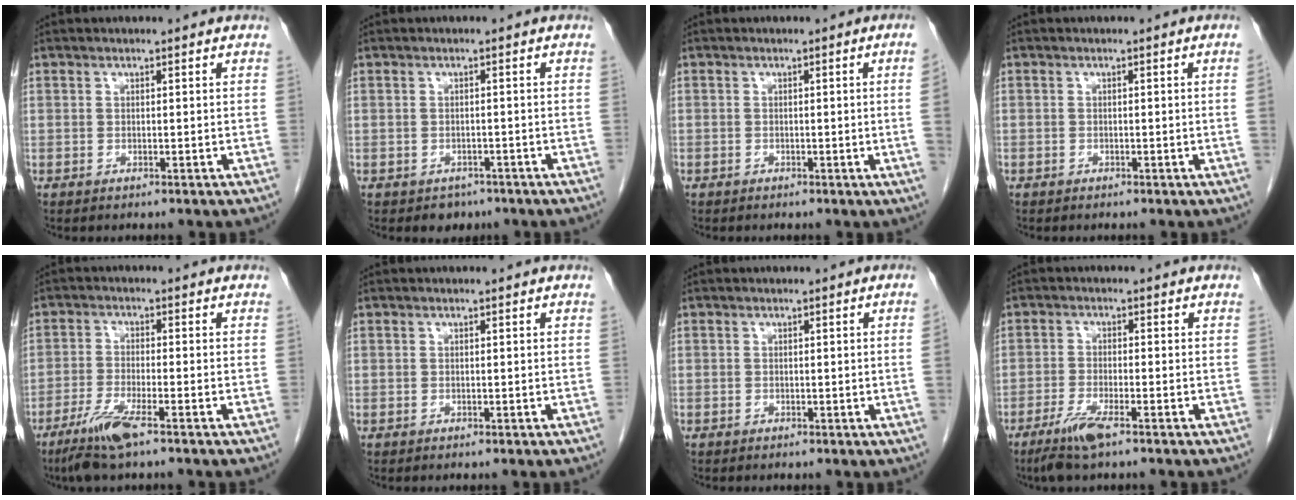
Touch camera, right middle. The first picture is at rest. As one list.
[{"total": 2.3, "force": [-1.7, 1.6, 0.4], "torque": [-0.009, 0.004, -0.020]}, {"total": 2.4, "force": [-0.4, -0.9, 2.1], "torque": [-0.028, -0.002, -0.007]}, {"total": 0.8, "force": [-0.2, -0.4, 0.7], "torque": [-0.008, 0.001, -0.006]}, {"total": 6.4, "force": [-4.2, 0.4, 4.8], "torque": [-0.101, -0.015, -0.080]}, {"total": 0.0}, {"total": 1.1, "force": [-0.2, -0.5, 0.9], "torque": [-0.009, 0.000, -0.004]}, {"total": 5.0, "force": [-3.4, 0.4, 3.7], "torque": [-0.082, -0.012, -0.064]}]